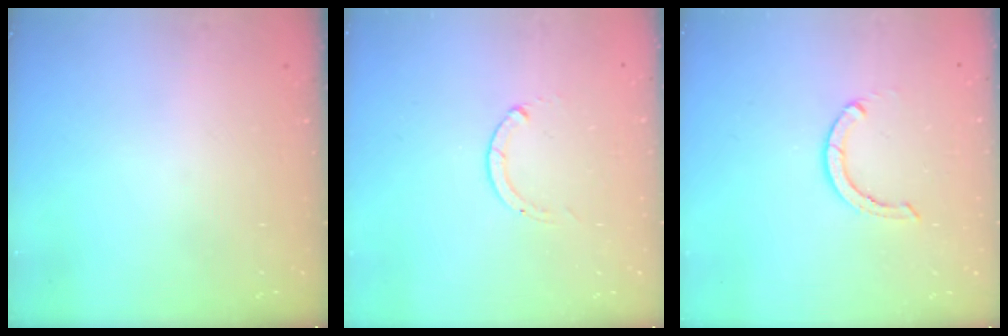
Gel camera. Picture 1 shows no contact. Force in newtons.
{"total": 0.0}
{"total": 2.9, "press": 2.9, "slide": 0.1}